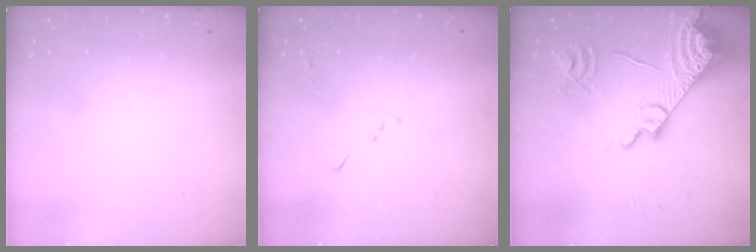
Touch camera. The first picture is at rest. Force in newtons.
{"total": 5.4, "press": 5.3, "slide": 0.7}
{"total": 18.0, "press": 17.9, "slide": 1.8}